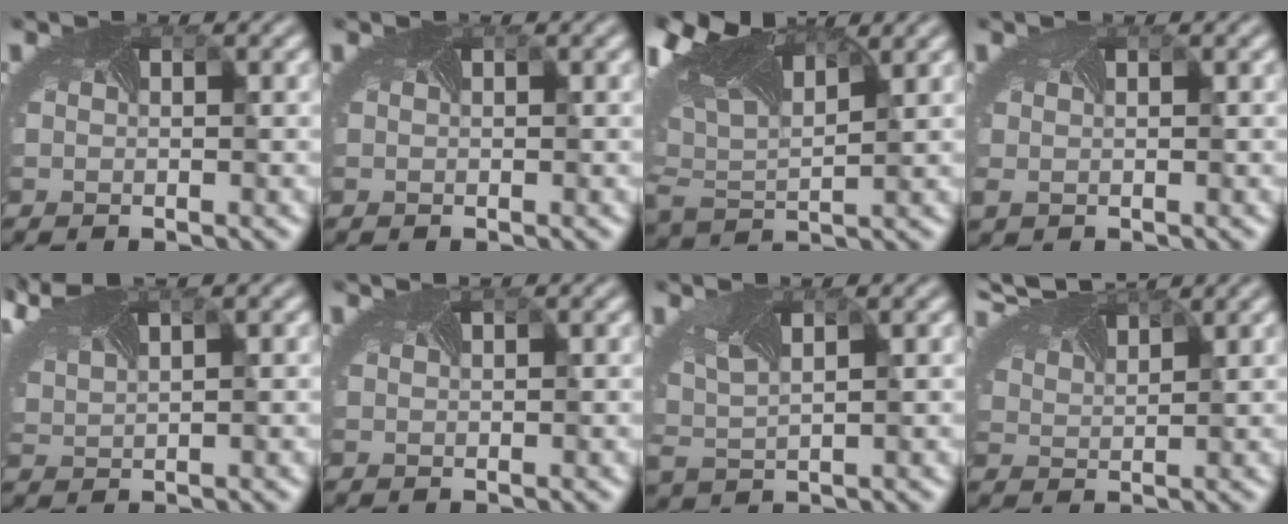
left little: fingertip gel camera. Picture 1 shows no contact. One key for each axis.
{"total": 0.0}
{"total": 11.4, "fx": 6.2, "fy": 5.2, "fz": 8.0, "tx": -0.178, "ty": 0.024, "tz": 0.107}
{"total": 0.7, "fx": 0.1, "fy": 0.5, "fz": 0.5, "tx": -0.015, "ty": -0.002, "tz": 0.004}
{"total": 7.7, "fx": 4.6, "fy": 2.9, "fz": 5.4, "tx": -0.141, "ty": 0.031, "tz": 0.083}
{"total": 0.6, "fx": 0.6, "fy": -0.2, "fz": 0.1, "tx": -0.004, "ty": -0.004, "tz": 0.006}
{"total": 2.7, "fx": 1.5, "fy": 0.9, "fz": 2.0, "tx": -0.049, "ty": -0.005, "tz": 0.036}
{"total": 5.2, "fx": 4.7, "fy": 1.2, "fz": 2.0, "tx": -0.050, "ty": 0.018, "tz": 0.066}